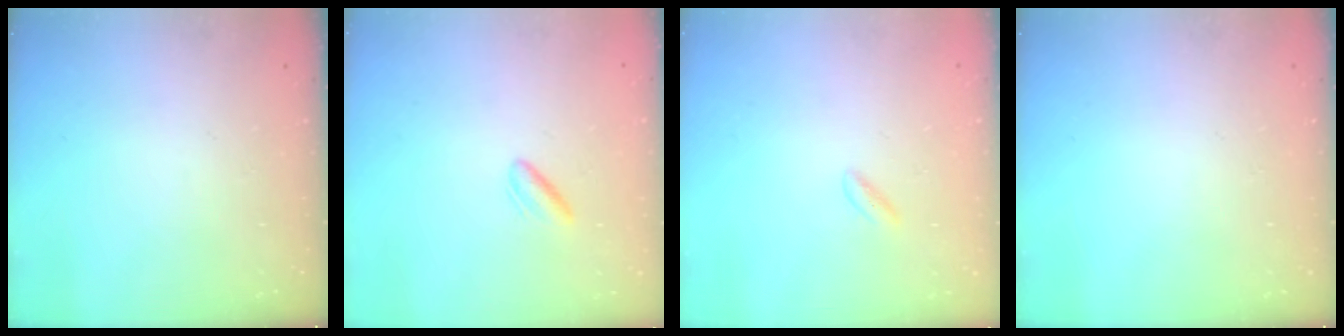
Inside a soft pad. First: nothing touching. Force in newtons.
{"total": 2.8, "press": 2.5, "slide": 1.3}
{"total": 1.3, "press": 1.0, "slide": 0.7}
{"total": 0.0}